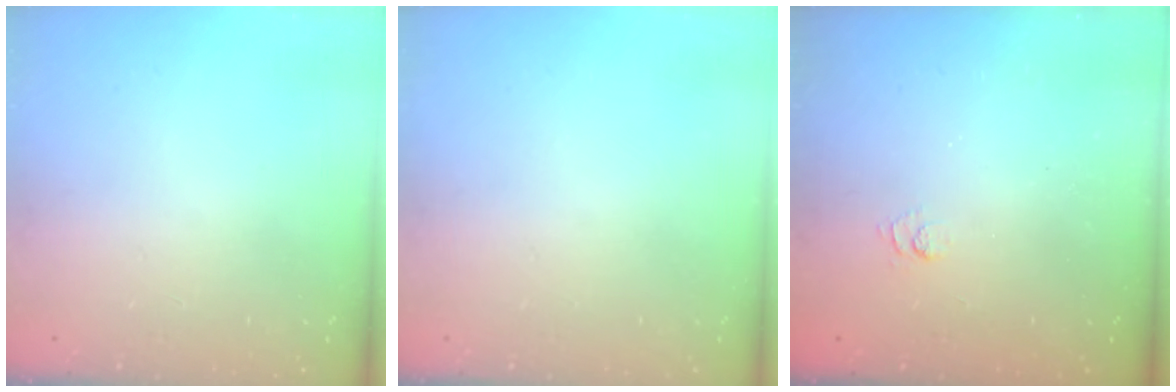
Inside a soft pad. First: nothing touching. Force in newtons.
{"total": 0.0}
{"total": 2.4, "press": 1.9, "slide": 1.4}